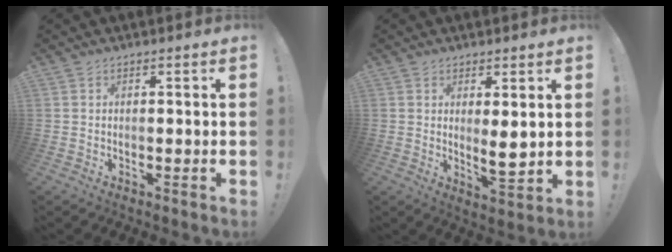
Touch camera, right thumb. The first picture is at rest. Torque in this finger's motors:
{"motor_torque": [0.11, -0.31, 0.11, 0.33, 0.01]}